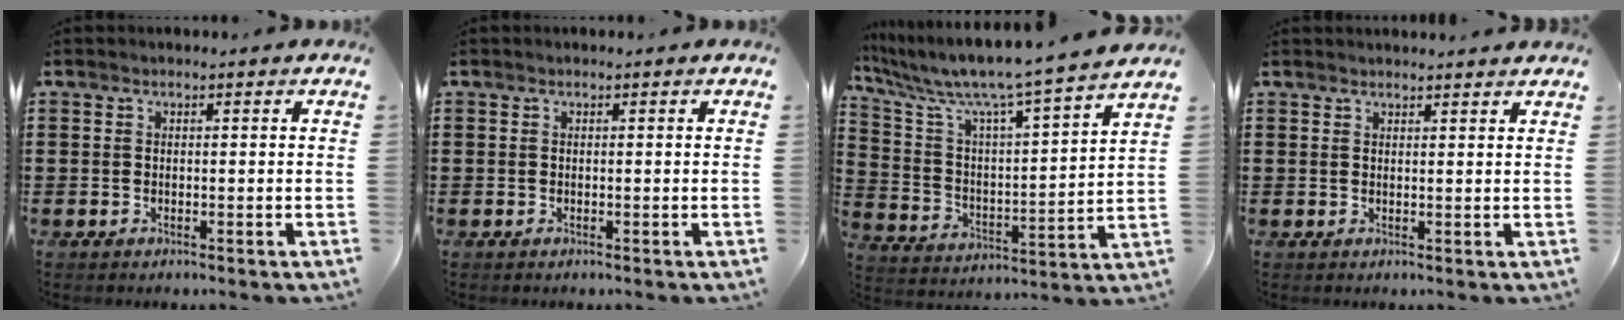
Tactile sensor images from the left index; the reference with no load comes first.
{"total": 0.0}
{"total": 8.1, "force": [7.2, -0.2, 3.9], "torque": [-0.108, -0.061, 0.111]}
{"total": 1.6, "force": [1.6, -0.1, 0.2], "torque": [-0.006, 0.001, 0.031]}